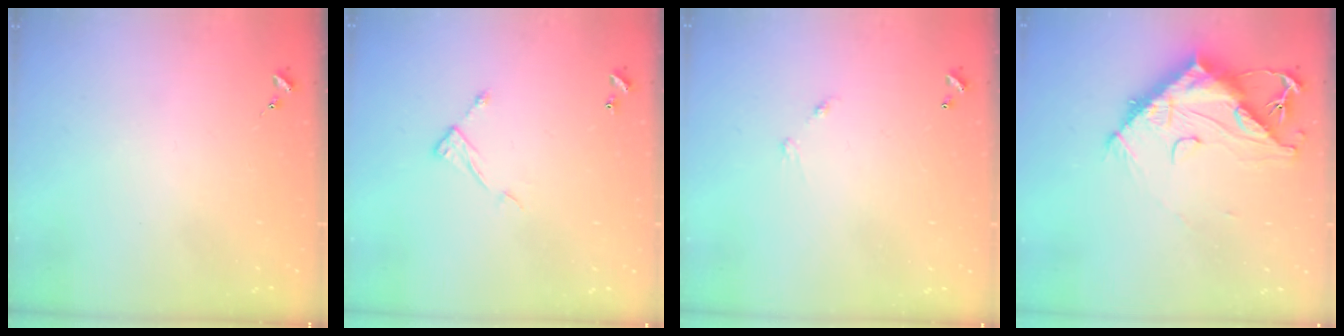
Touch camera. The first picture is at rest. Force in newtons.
{"total": 6.5, "press": 6.5, "slide": 0.3}
{"total": 4.9, "press": 4.9, "slide": 0.3}
{"total": 15.7, "press": 15.6, "slide": 1.4}